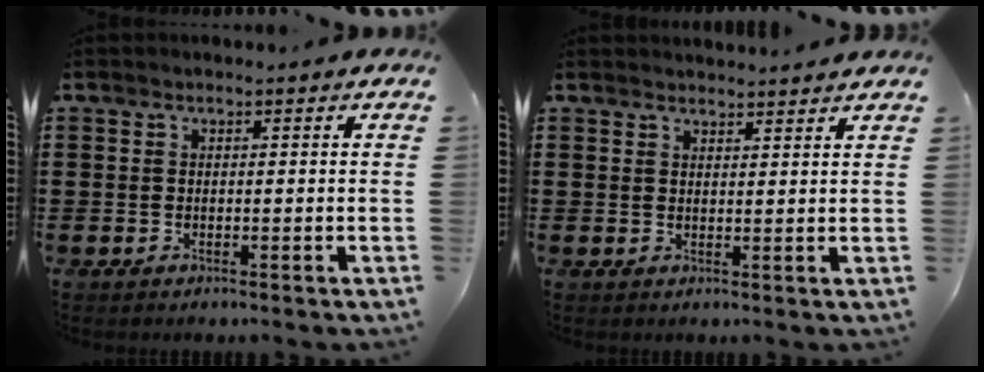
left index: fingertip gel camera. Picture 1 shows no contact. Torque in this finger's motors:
{"motor_torque": [0.42, -0.22, 0.31, 0.10]}